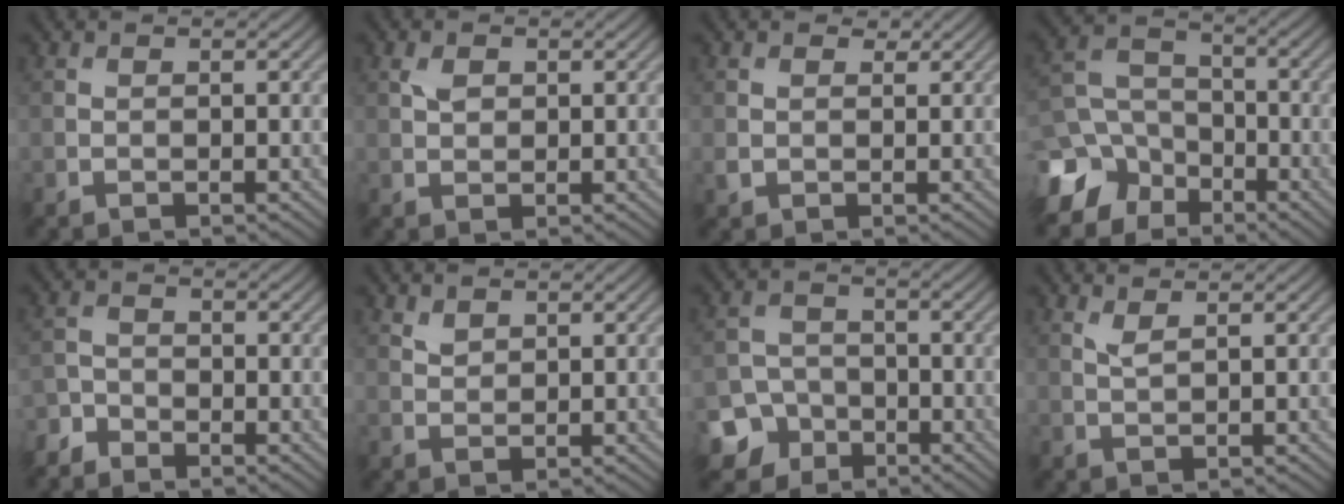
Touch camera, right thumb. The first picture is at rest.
{"total": 1.7, "force": [0.6, 1.2, 1.0], "torque": [-0.022, 0.001, 0.012]}
{"total": 1.8, "force": [0.6, 1.6, 0.6], "torque": [-0.016, -0.003, 0.009]}
{"total": 10.6, "force": [-6.4, 7.7, 3.5], "torque": [-0.096, -0.023, -0.136]}
{"total": 2.6, "force": [-2.3, 1.1, 0.2], "torque": [-0.005, -0.001, -0.059]}
{"total": 1.4, "force": [1.1, 0.7, 0.5], "torque": [-0.014, -0.003, 0.026]}
{"total": 6.7, "force": [-4.0, 5.1, 1.3], "torque": [-0.022, -0.016, -0.089]}
{"total": 1.3, "force": [0.9, 0.1, 0.9], "torque": [-0.027, 0.002, 0.020]}